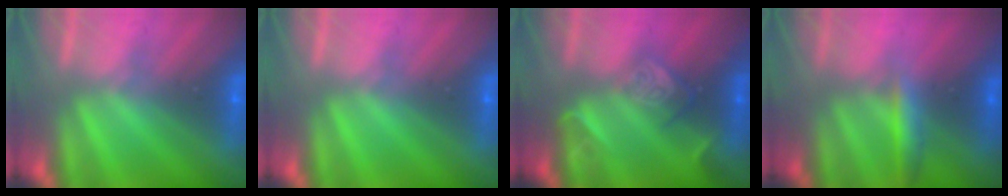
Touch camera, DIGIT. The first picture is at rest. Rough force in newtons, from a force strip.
{"total": 0.0}
{"total": 2.4}
{"total": 2.7}